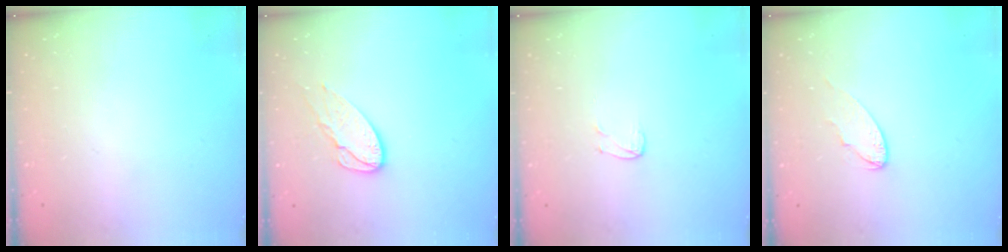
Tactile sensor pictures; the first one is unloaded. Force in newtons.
{"total": 9.1, "press": 9.1, "slide": 0.4}
{"total": 3.7, "press": 3.7, "slide": 0.3}
{"total": 6.4, "press": 6.4, "slide": 0.4}